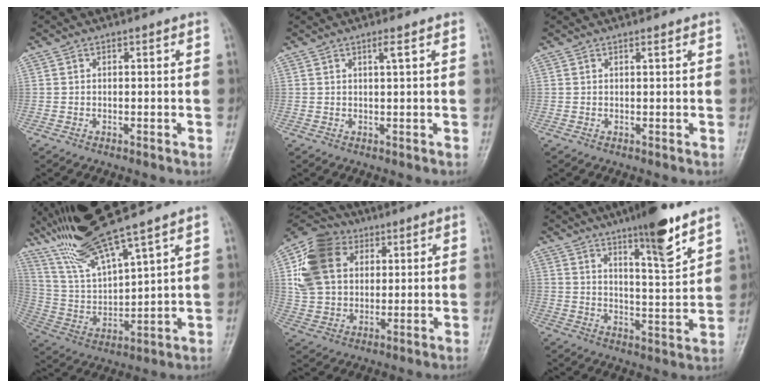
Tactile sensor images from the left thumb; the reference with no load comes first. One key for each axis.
{"total": 1.3, "fx": 0.8, "fy": -0.3, "fz": 1.0, "tx": -0.023, "ty": -0.006, "tz": 0.017}
{"total": 0.6, "fx": 0.6, "fy": 0.0, "fz": 0.2, "tx": -0.006, "ty": -0.003, "tz": 0.011}
{"total": 16.1, "fx": 12.7, "fy": 1.4, "fz": 9.8, "tx": -0.187, "ty": -0.049, "tz": 0.256}
{"total": 15.0, "fx": 4.4, "fy": 11.6, "fz": 8.5, "tx": -0.146, "ty": 0.006, "tz": 0.077}
{"total": 12.0, "fx": 8.1, "fy": 1.7, "fz": 8.7, "tx": -0.125, "ty": -0.055, "tz": 0.131}